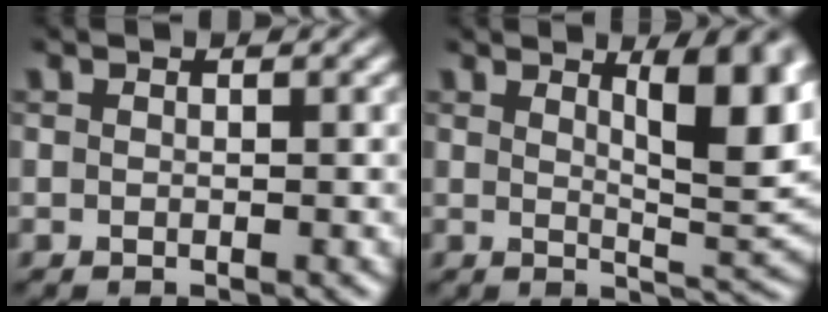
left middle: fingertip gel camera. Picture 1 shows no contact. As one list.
[{"total": 7.6, "force": [2.8, 2.2, 6.8], "torque": [-0.083, -0.004, 0.047]}]